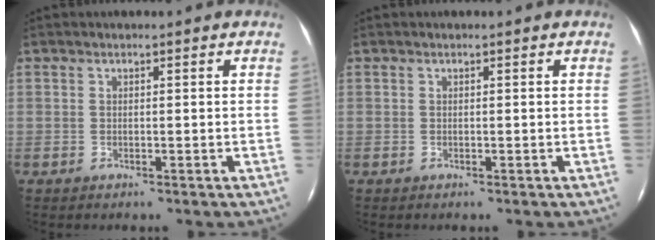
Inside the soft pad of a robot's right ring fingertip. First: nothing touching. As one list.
[{"total": 0.0}]